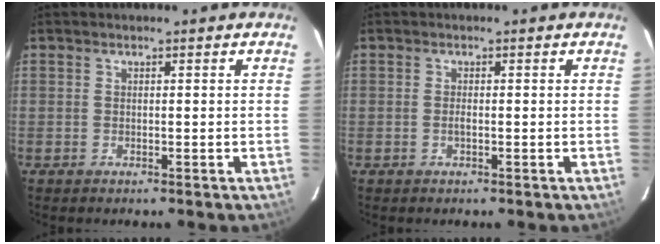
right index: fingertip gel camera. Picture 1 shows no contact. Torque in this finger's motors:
{"motor_torque": [0.33, -0.13, 0.08, 0.03]}